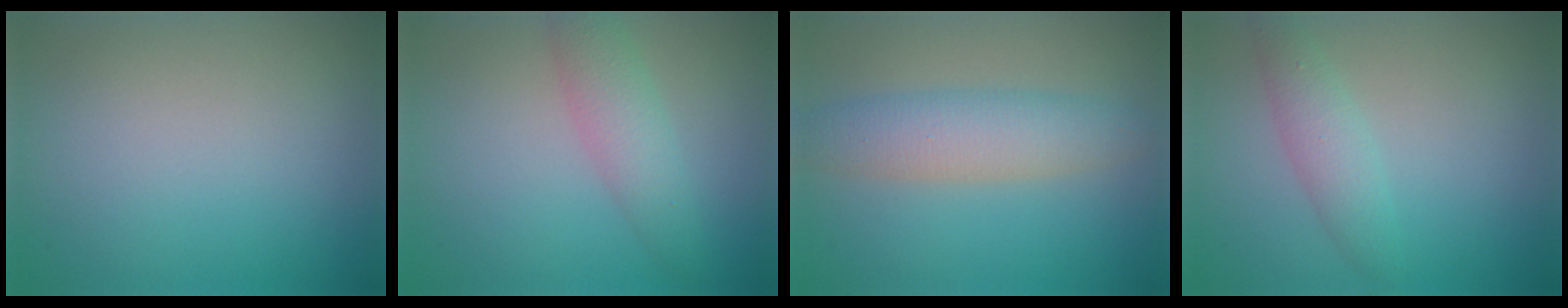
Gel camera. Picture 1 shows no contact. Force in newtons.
{"total": 3.2, "press": 3.2, "slide": 0.0}
{"total": 4.3, "press": 4.3, "slide": 0.0}
{"total": 2.7, "press": 2.7, "slide": 0.2}